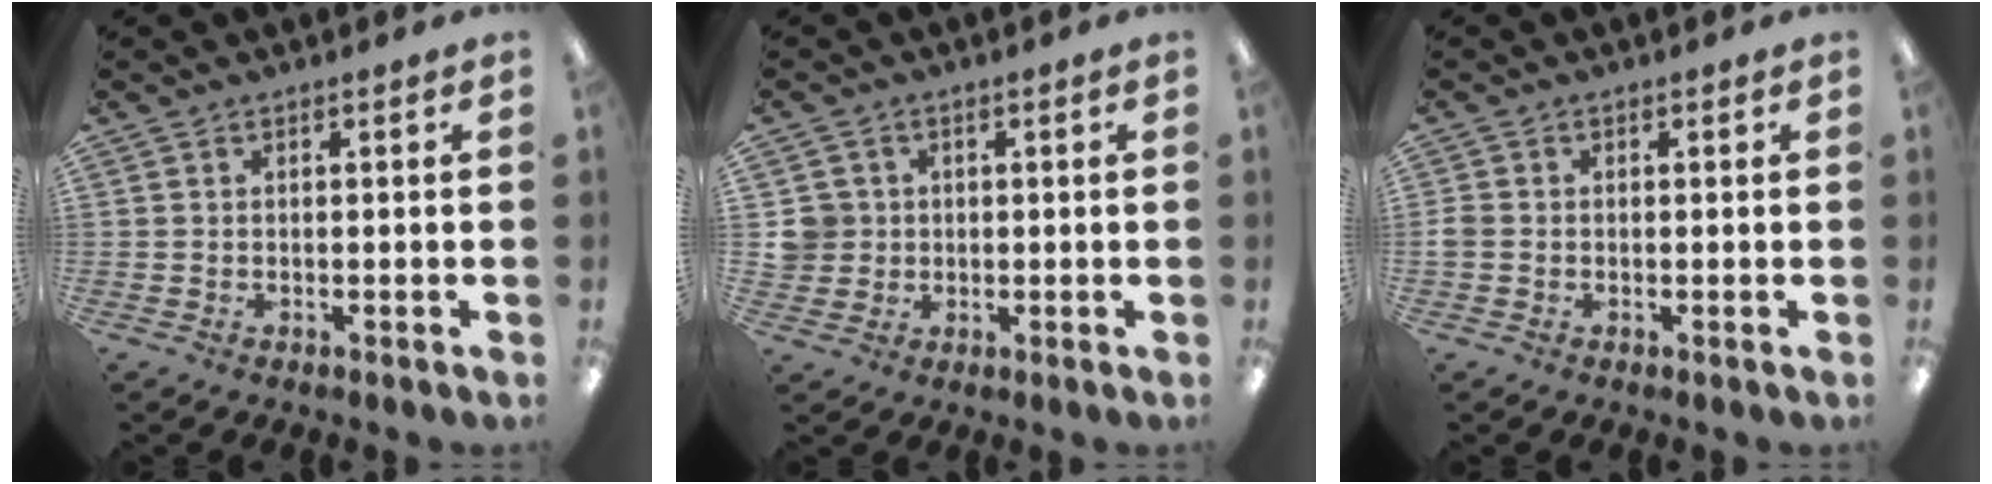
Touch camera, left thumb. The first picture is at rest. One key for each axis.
{"total": 5.0, "fx": 0.6, "fy": 4.9, "fz": 0.8, "tx": -0.020, "ty": 0.010, "tz": 0.013}
{"total": 1.6, "fx": -0.3, "fy": 1.4, "fz": 0.7, "tx": -0.011, "ty": 0.005, "tz": -0.006}